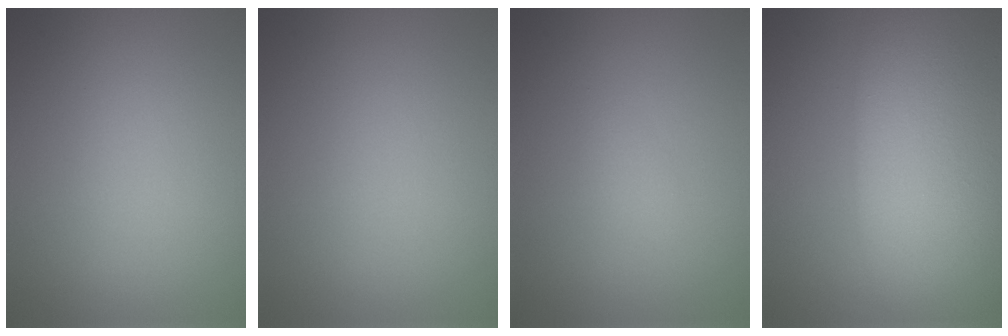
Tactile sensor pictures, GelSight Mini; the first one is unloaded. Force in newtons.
{"total": 0.0}
{"total": 0.7, "press": 0.7, "slide": 0.1}
{"total": 13.7, "press": 13.7, "slide": 0.9}